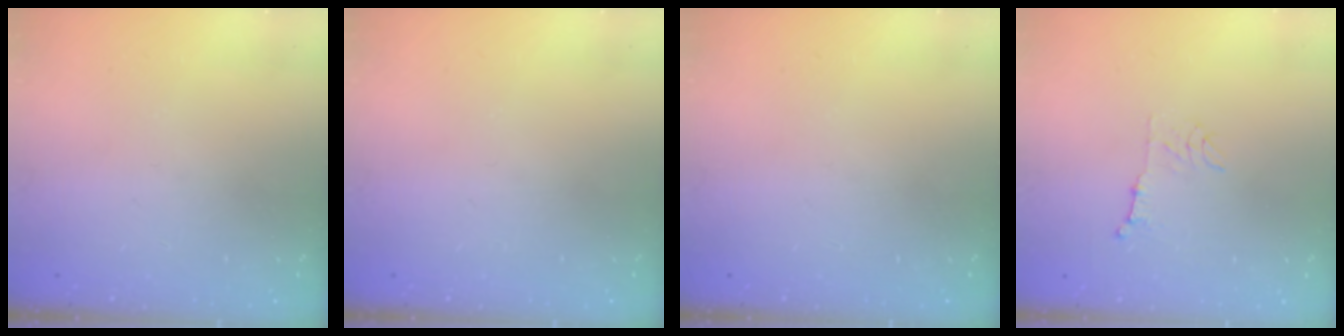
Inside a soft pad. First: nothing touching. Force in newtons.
{"total": 0.0}
{"total": 0.0}
{"total": 5.8, "press": 5.8, "slide": 0.5}